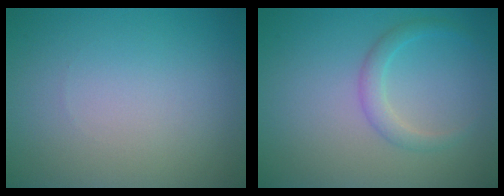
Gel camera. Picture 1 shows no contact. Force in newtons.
{"total": 1.8, "press": 1.8, "slide": 0.0}